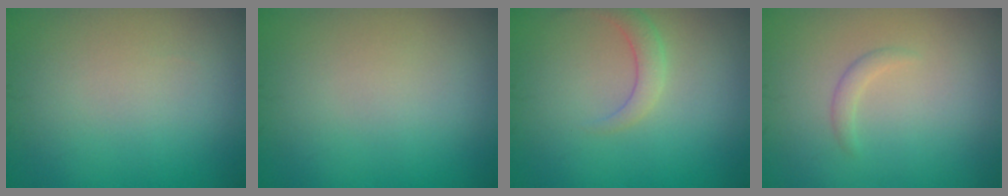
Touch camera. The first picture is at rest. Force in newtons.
{"total": 0.0}
{"total": 1.8, "press": 1.8, "slide": 0.1}
{"total": 0.9, "press": 0.9, "slide": 0.0}